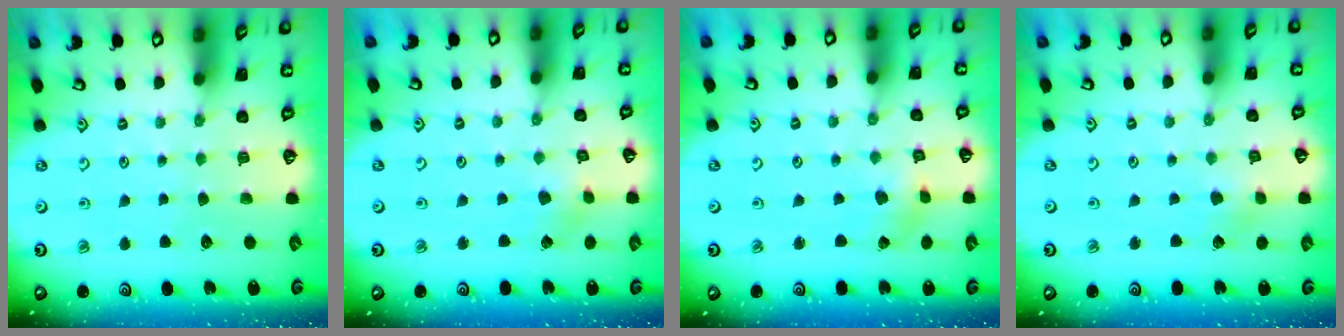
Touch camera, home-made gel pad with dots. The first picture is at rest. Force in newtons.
{"total": 2.8, "press": 2.8, "slide": 0.1}
{"total": 1.1, "press": 1.1, "slide": 0.3}
{"total": 2.8, "press": 2.7, "slide": 0.5}